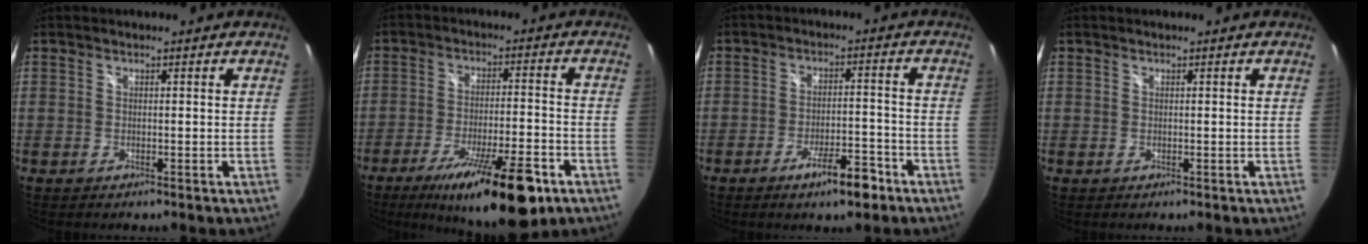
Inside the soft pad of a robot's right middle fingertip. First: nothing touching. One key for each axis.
{"total": 18.2, "fx": -11.4, "fy": 3.9, "fz": 13.7, "tx": -0.230, "ty": -0.032, "tz": -0.175}
{"total": 7.1, "fx": -4.7, "fy": 1.7, "fz": 5.1, "tx": -0.093, "ty": -0.002, "tz": -0.069}
{"total": 0.0}